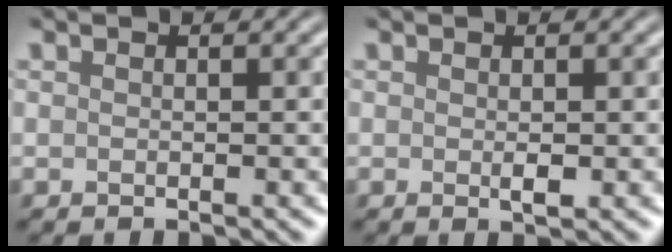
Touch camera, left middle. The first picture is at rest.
{"total": 0.9, "force": [-0.2, 0.2, 0.8], "torque": [-0.015, -0.005, 0.002]}